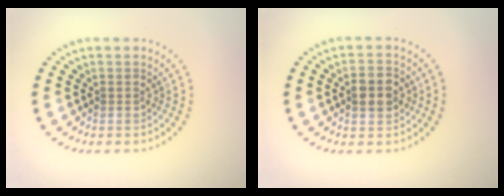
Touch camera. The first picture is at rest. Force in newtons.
{"total": 2.8, "press": 2.8, "slide": 0.1}